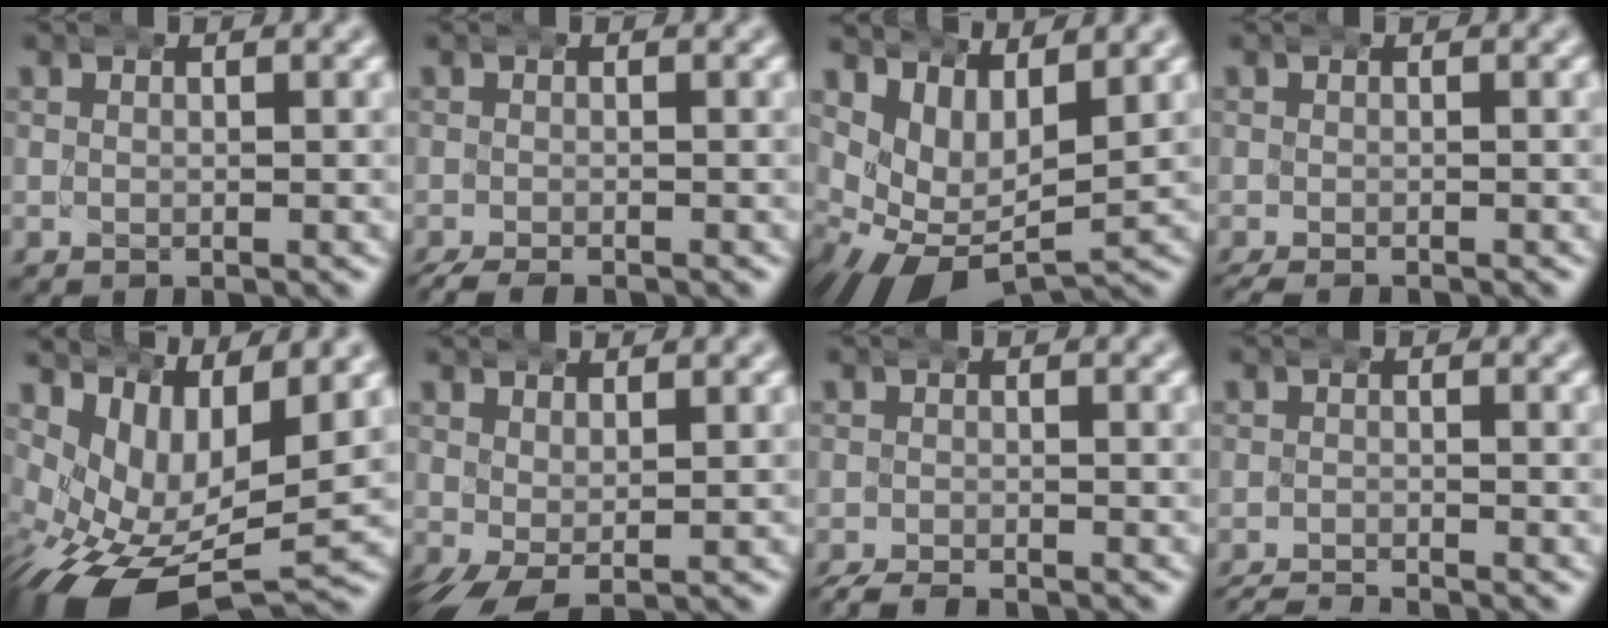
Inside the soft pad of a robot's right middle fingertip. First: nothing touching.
{"total": 1.9, "force": [-1.8, 0.5, 0.3], "torque": [-0.010, -0.007, -0.028]}
{"total": 8.6, "force": [-2.1, 6.8, 4.9], "torque": [-0.126, -0.040, -0.020]}
{"total": 1.2, "force": [-1.1, 0.2, 0.2], "torque": [-0.006, -0.005, -0.017]}
{"total": 9.6, "force": [-2.7, 6.5, 6.6], "torque": [-0.146, -0.040, -0.023]}
{"total": 3.5, "force": [-1.8, 1.9, 2.4], "torque": [-0.058, -0.028, -0.010]}
{"total": 2.8, "force": [-2.7, 0.7, 0.2], "torque": [-0.012, -0.007, -0.043]}
{"total": 4.6, "force": [-4.5, 1.0, 0.5], "torque": [-0.012, -0.013, -0.068]}